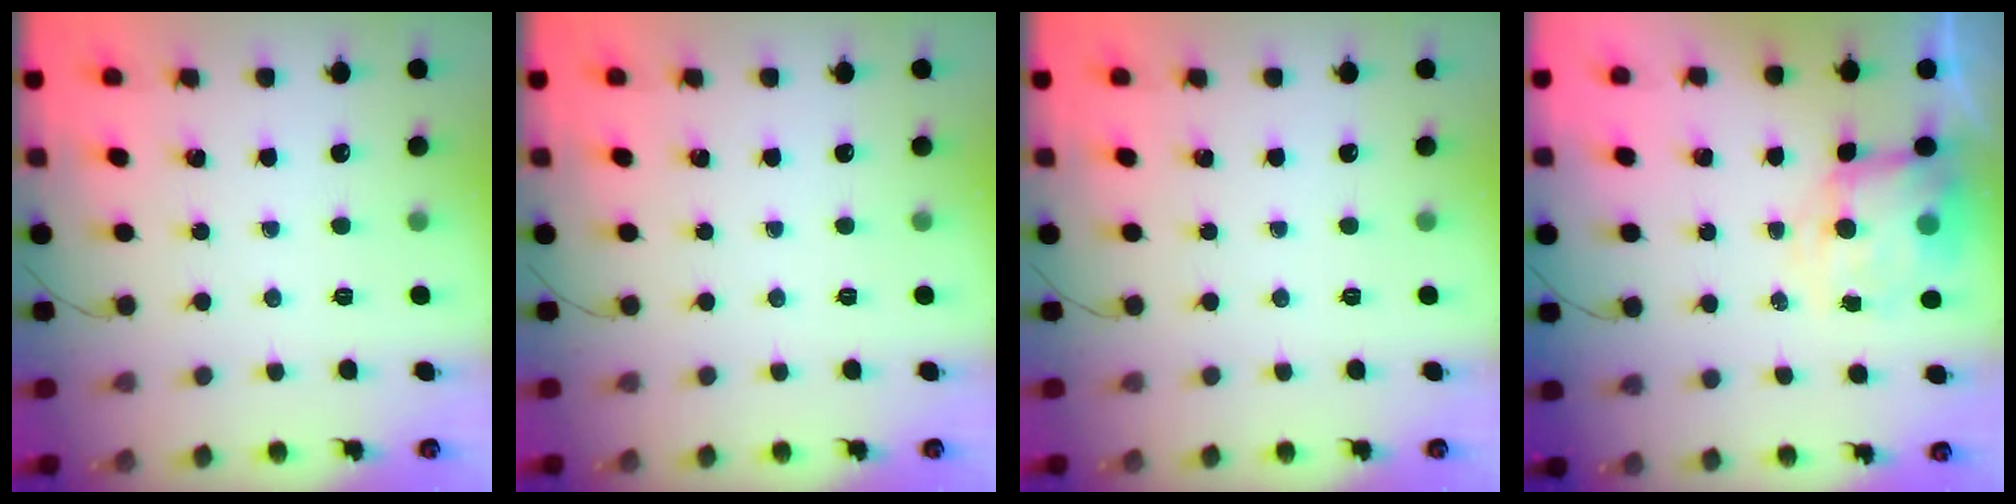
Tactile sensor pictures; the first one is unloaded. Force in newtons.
{"total": 0.0}
{"total": 0.0}
{"total": 7.5, "press": 7.3, "slide": 1.8}